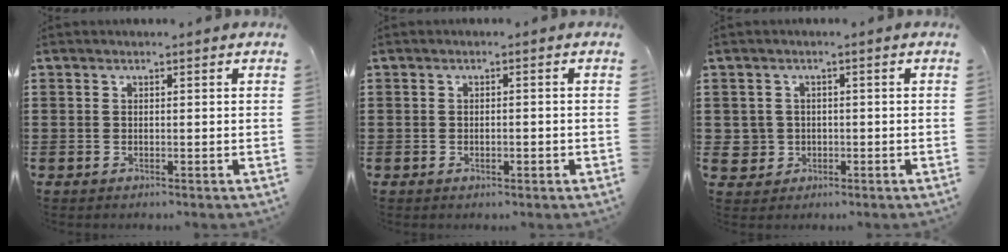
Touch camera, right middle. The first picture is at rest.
{"total": 1.0, "force": [-0.5, 0.3, 0.9], "torque": [-0.018, -0.004, -0.007]}
{"total": 3.0, "force": [-0.3, 3.0, 0.3], "torque": [-0.021, 0.008, -0.009]}